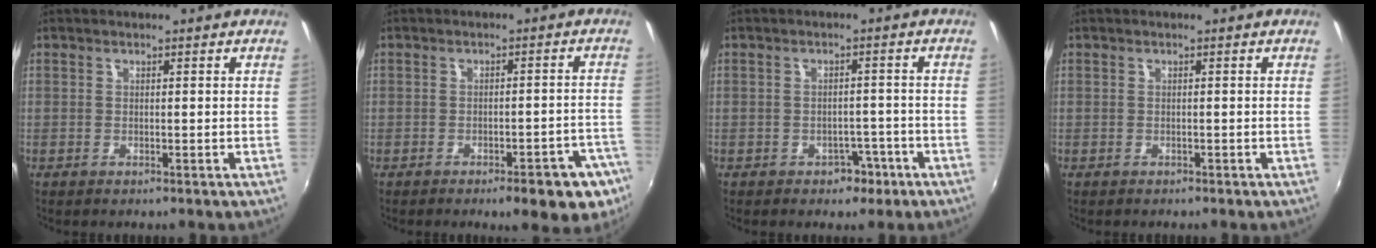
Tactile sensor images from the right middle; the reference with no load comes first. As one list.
[{"total": 8.2, "force": [-5.3, 3.0, 5.4], "torque": [-0.065, 0.008, -0.054]}, {"total": 3.7, "force": [-2.3, 2.6, 1.2], "torque": [-0.027, 0.006, -0.022]}, {"total": 0.6, "force": [-0.5, 0.4, 0.0], "torque": [-0.002, 0.000, -0.007]}]